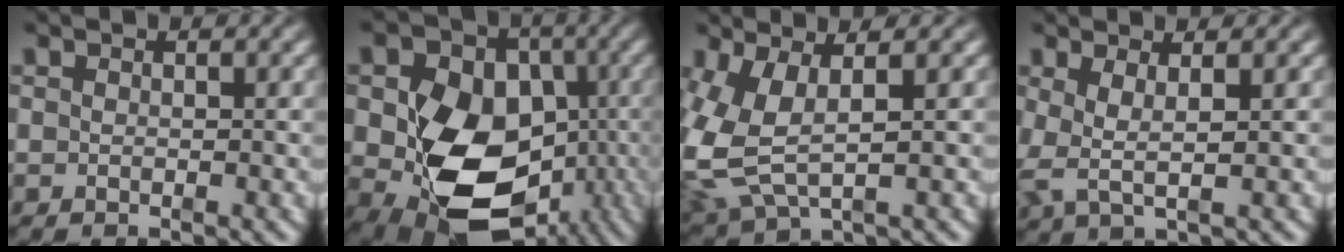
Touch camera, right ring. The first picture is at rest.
{"total": 16.7, "force": [-4.3, 12.2, 10.5], "torque": [-0.214, -0.076, -0.035]}
{"total": 7.6, "force": [0.0, 5.6, 5.2], "torque": [-0.150, -0.025, 0.012]}
{"total": 3.6, "force": [0.3, 2.1, 2.9], "torque": [-0.079, -0.014, 0.008]}